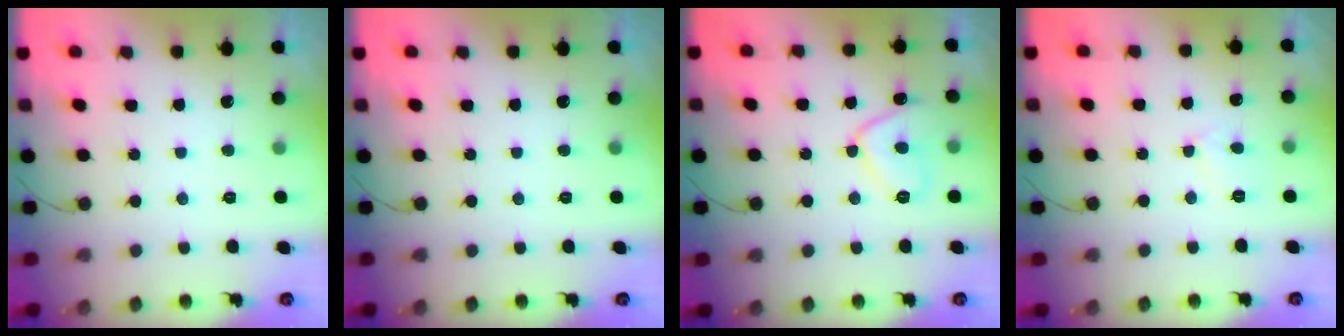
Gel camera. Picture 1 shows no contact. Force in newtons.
{"total": 0.0}
{"total": 9.3, "press": 9.3, "slide": 1.2}
{"total": 3.5, "press": 3.5, "slide": 0.4}